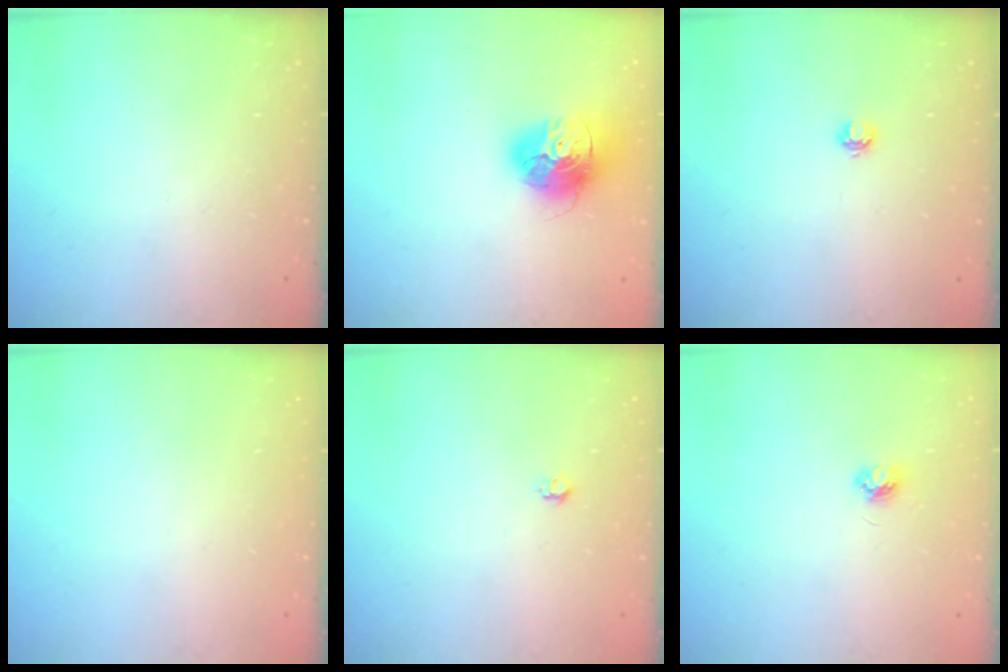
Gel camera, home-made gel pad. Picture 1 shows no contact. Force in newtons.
{"total": 17.1, "press": 17.0, "slide": 1.5}
{"total": 3.7, "press": 3.7, "slide": 0.5}
{"total": 0.0}
{"total": 4.0, "press": 3.9, "slide": 0.7}
{"total": 3.9, "press": 3.9, "slide": 0.5}